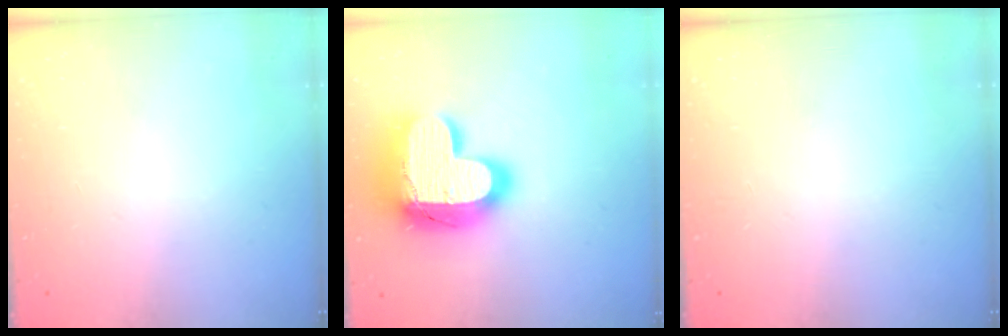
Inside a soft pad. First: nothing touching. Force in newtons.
{"total": 22.3, "press": 22.3, "slide": 1.5}
{"total": 0.0}